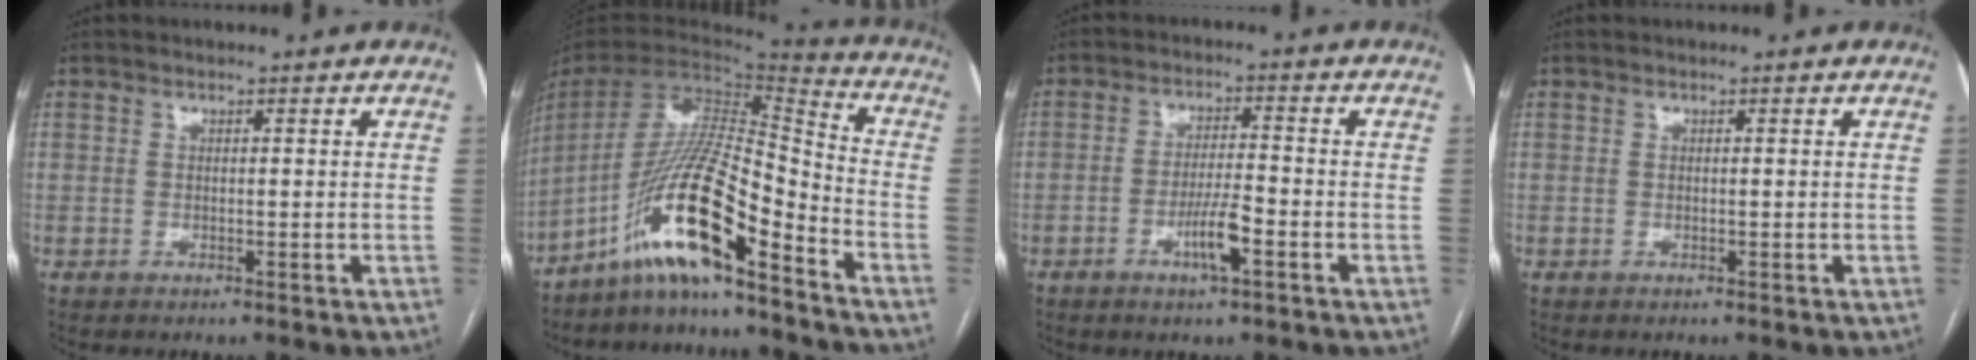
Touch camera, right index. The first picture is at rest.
{"total": 16.1, "force": [-10.7, 1.5, 12.0], "torque": [-0.230, 0.004, -0.195]}
{"total": 5.5, "force": [-2.5, 0.6, 4.8], "torque": [-0.091, -0.004, -0.046]}
{"total": 0.0}